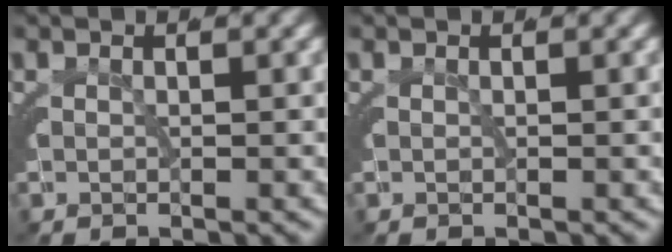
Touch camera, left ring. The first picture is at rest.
{"total": 0.0}